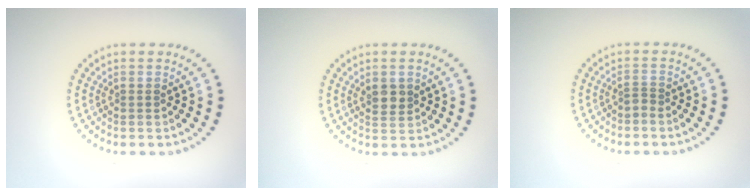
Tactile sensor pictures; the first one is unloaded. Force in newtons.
{"total": 1.8, "press": 1.7, "slide": 0.7}
{"total": 0.6, "press": 0.4, "slide": 0.5}